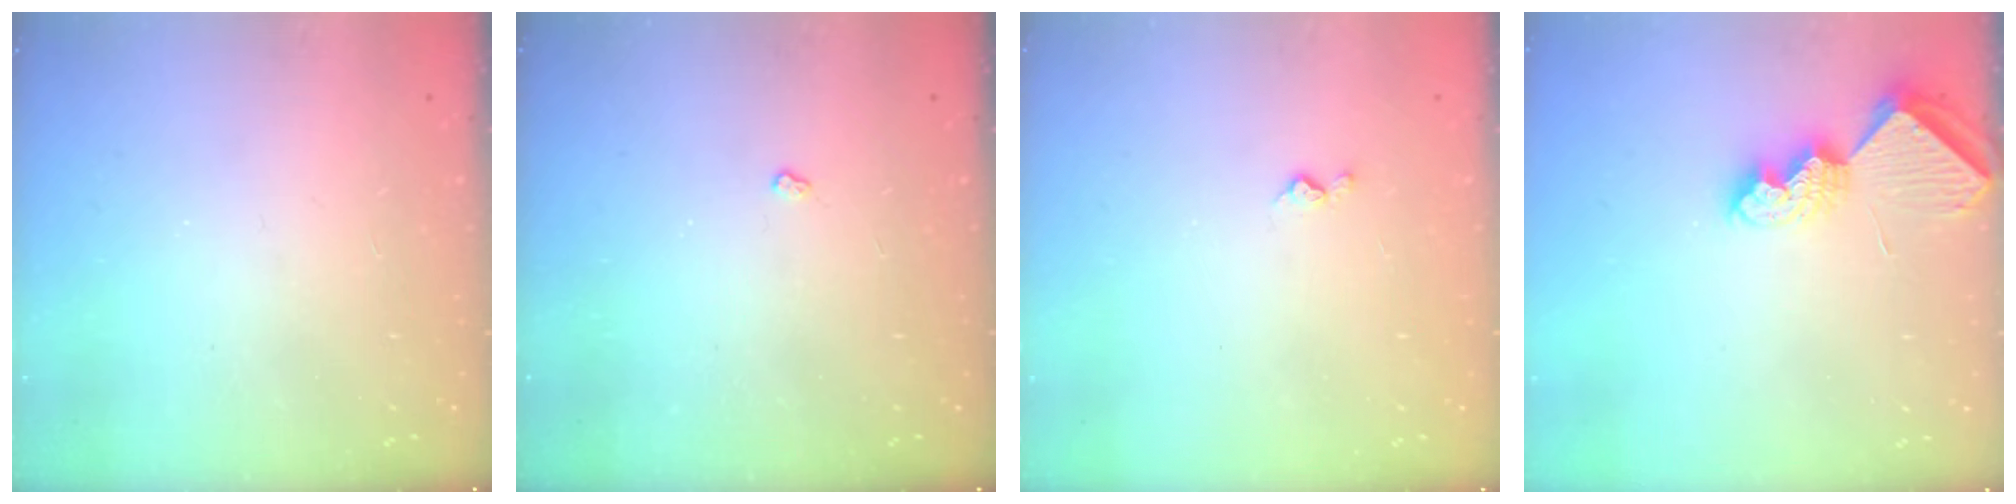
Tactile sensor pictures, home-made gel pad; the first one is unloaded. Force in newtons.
{"total": 2.5, "press": 2.4, "slide": 0.5}
{"total": 3.0, "press": 3.0, "slide": 0.5}
{"total": 8.1, "press": 8.1, "slide": 0.8}